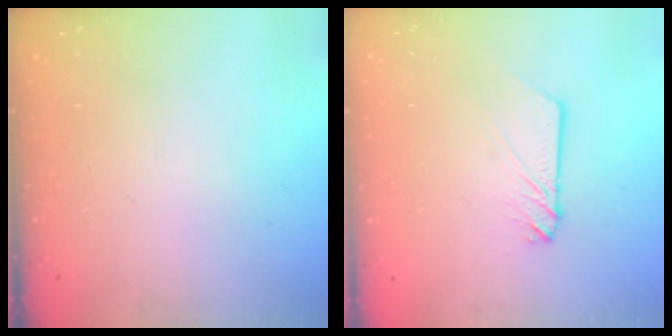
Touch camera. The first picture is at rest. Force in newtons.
{"total": 3.0, "press": 3.0, "slide": 0.2}